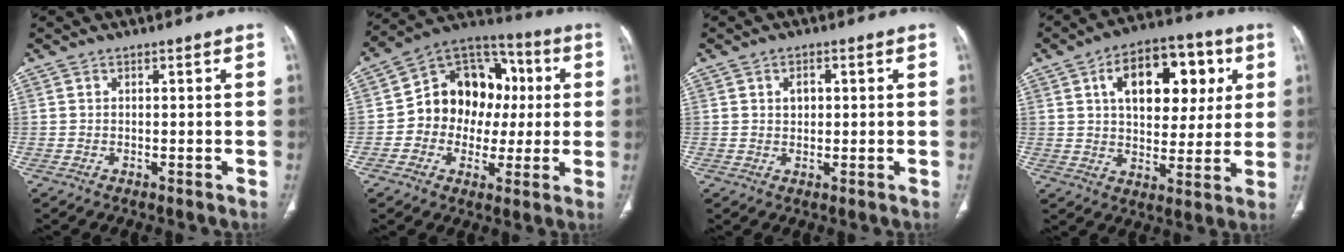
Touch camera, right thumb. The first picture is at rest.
{"total": 16.8, "force": [0.4, 13.8, 9.6], "torque": [-0.091, 0.035, 0.001]}
{"total": 2.6, "force": [0.6, 1.8, 1.7], "torque": [-0.020, 0.000, 0.011]}
{"total": 18.1, "force": [5.7, 10.7, 13.4], "torque": [-0.147, 0.007, 0.085]}